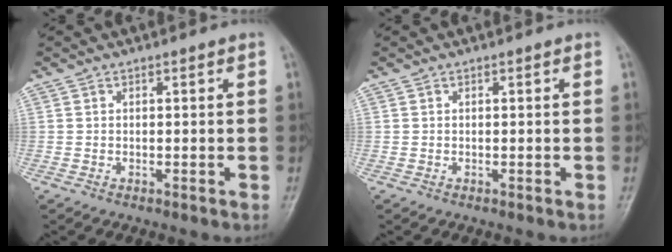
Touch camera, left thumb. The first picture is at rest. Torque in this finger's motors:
{"motor_torque": [0.03, -0.01, -0.09, -0.14, 0.00]}